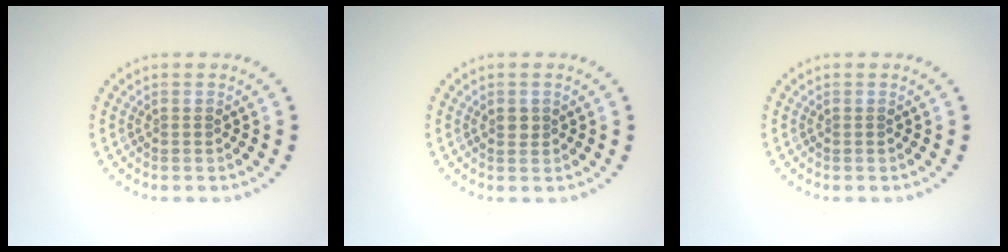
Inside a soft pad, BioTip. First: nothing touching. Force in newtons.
{"total": 1.0, "press": 1.0, "slide": 0.4}
{"total": 0.0}